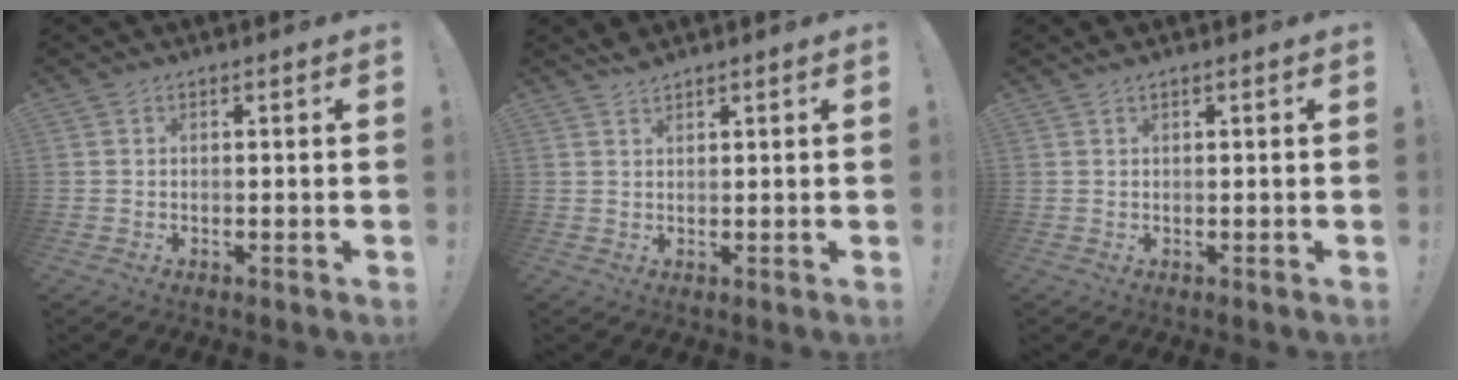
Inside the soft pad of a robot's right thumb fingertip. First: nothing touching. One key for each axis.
{"total": 2.2, "fx": 2.0, "fy": 0.4, "fz": 0.7, "tx": -0.007, "ty": -0.011, "tz": 0.036}
{"total": 0.9, "fx": 0.8, "fy": 0.0, "fz": 0.4, "tx": -0.010, "ty": 0.001, "tz": 0.015}